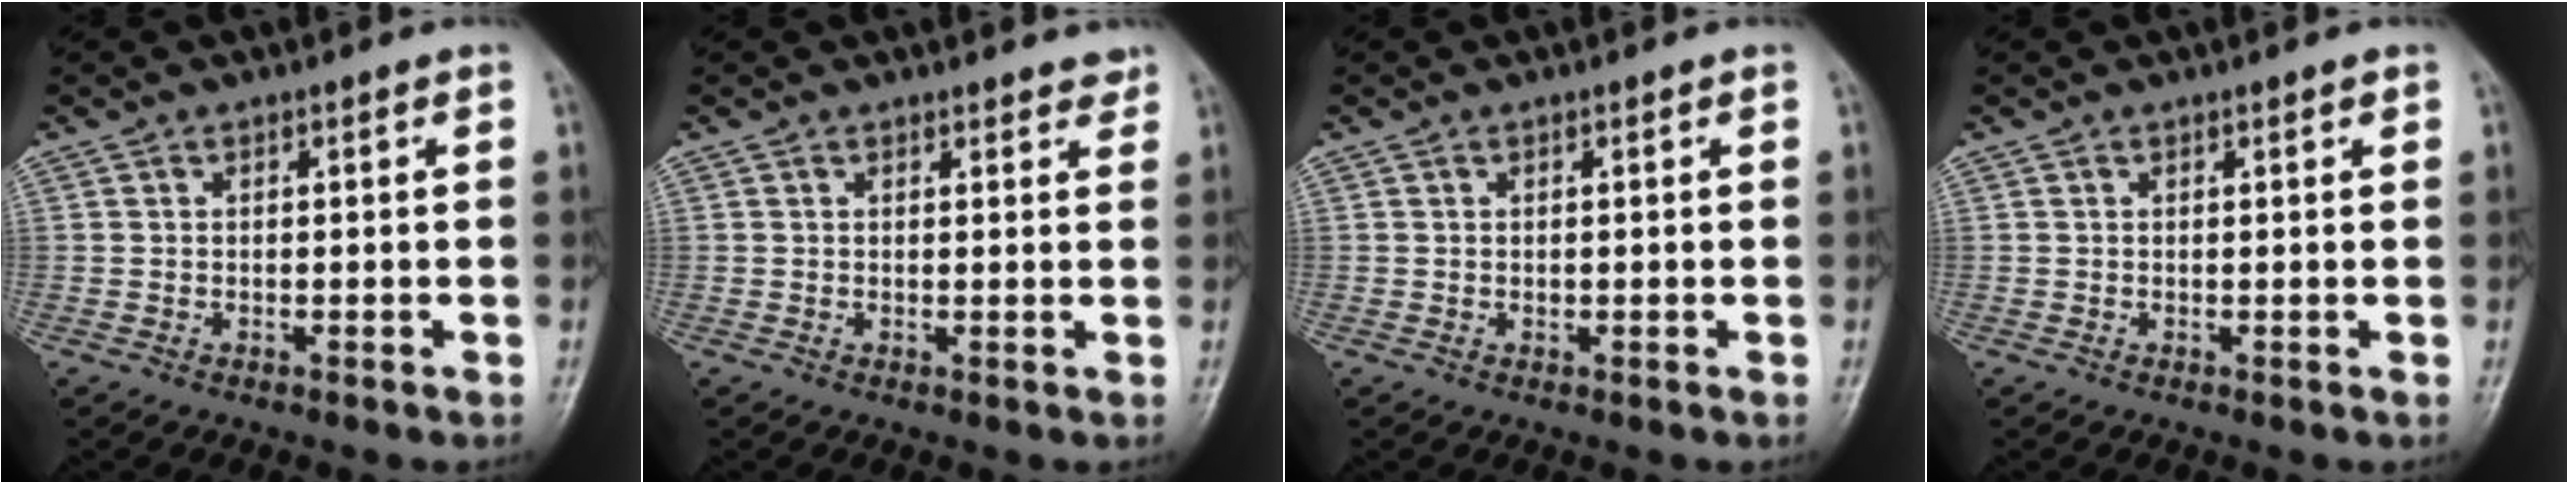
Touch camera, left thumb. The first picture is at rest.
{"total": 2.4, "force": [2.2, 0.8, 0.6], "torque": [0.004, -0.012, 0.019]}
{"total": 0.6, "force": [0.3, 0.3, 0.4], "torque": [-0.005, -0.001, 0.005]}
{"total": 0.8, "force": [0.6, 0.1, 0.5], "torque": [-0.006, -0.003, 0.007]}